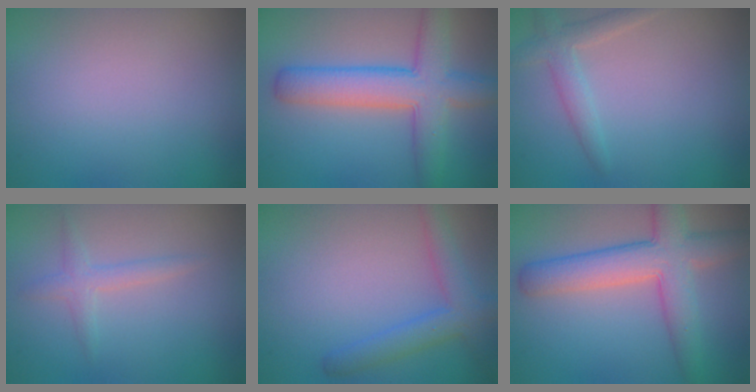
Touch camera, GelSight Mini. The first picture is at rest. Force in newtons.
{"total": 6.8, "press": 6.8, "slide": 0.5}
{"total": 2.2, "press": 2.2, "slide": 0.2}
{"total": 1.6, "press": 1.6, "slide": 0.0}
{"total": 3.5, "press": 3.5, "slide": 0.2}
{"total": 6.6, "press": 6.6, "slide": 0.3}